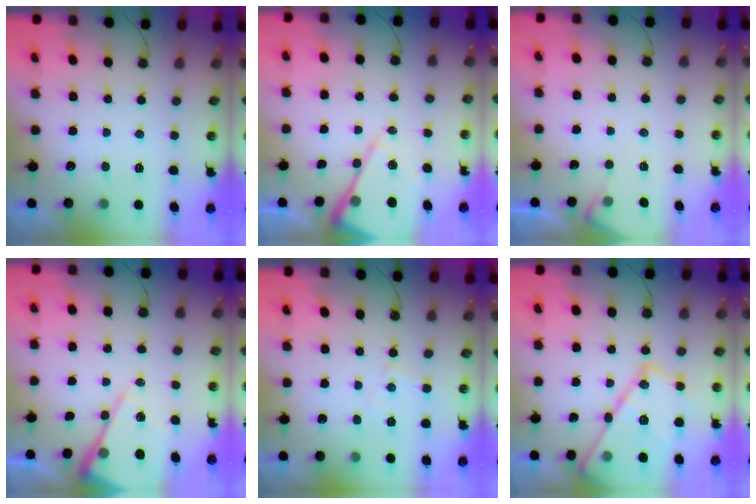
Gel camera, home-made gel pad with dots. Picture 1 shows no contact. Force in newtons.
{"total": 12.3, "press": 12.2, "slide": 1.1}
{"total": 3.9, "press": 3.9, "slide": 0.6}
{"total": 12.3, "press": 12.2, "slide": 1.1}
{"total": 5.7, "press": 5.6, "slide": 0.7}
{"total": 20.4, "press": 20.3, "slide": 1.5}